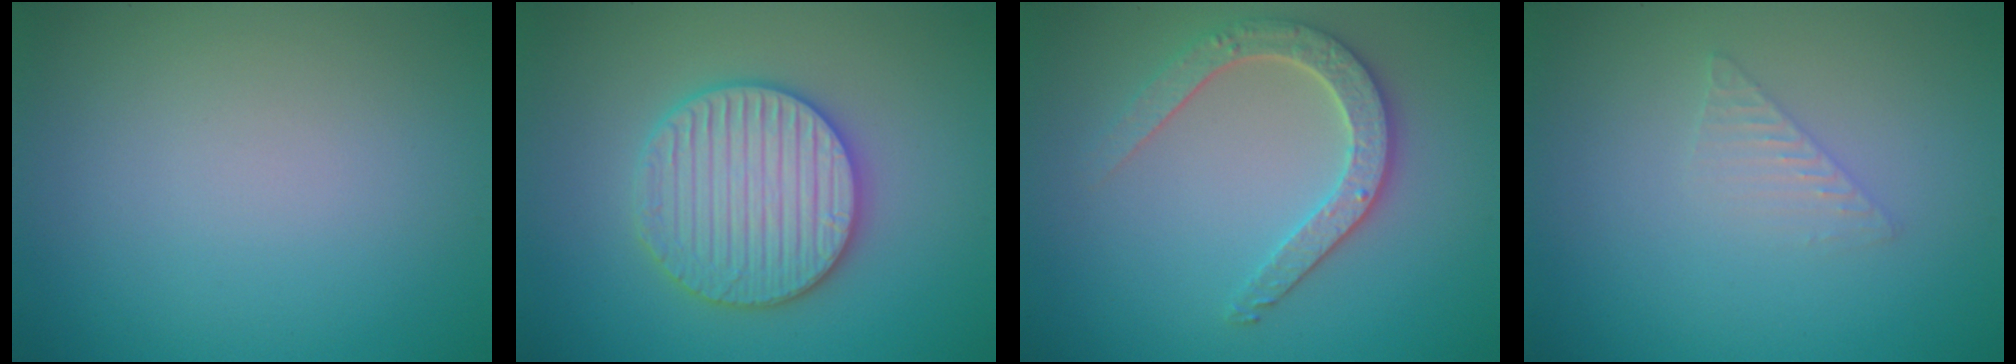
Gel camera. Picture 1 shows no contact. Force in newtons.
{"total": 5.8, "press": 5.7, "slide": 1.1}
{"total": 3.6, "press": 3.2, "slide": 1.7}
{"total": 1.4, "press": 1.4, "slide": 0.1}